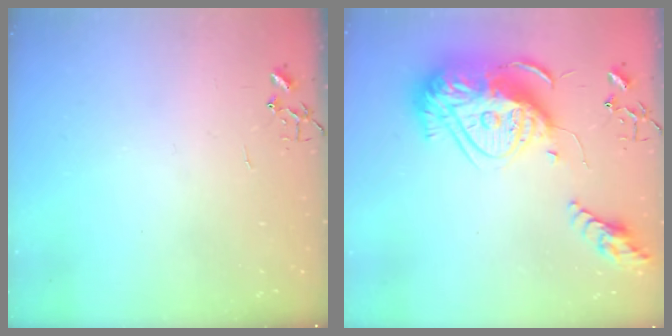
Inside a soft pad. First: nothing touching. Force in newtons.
{"total": 22.8, "press": 22.7, "slide": 2.2}